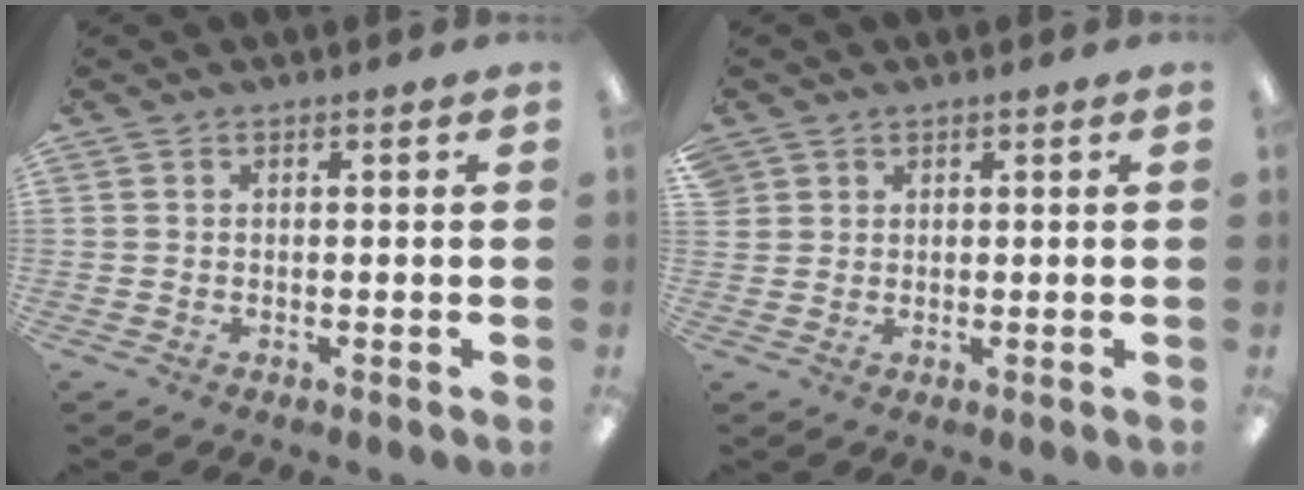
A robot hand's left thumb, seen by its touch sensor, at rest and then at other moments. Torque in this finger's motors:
{"motor_torque": [1.47, 1.46, 1.40, -1.37, 0.31]}